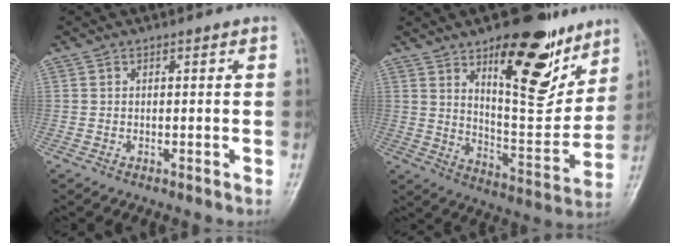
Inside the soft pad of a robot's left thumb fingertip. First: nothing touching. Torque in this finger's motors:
{"motor_torque": [0.84, 0.81, 1.48, -1.29, 0.27]}